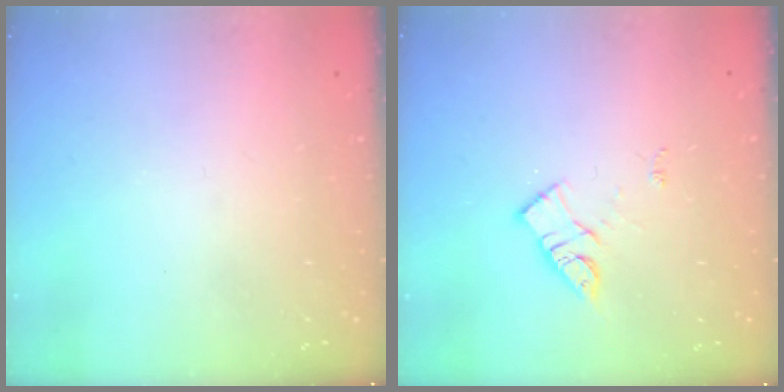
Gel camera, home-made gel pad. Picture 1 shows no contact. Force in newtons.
{"total": 10.7, "press": 10.7, "slide": 0.7}